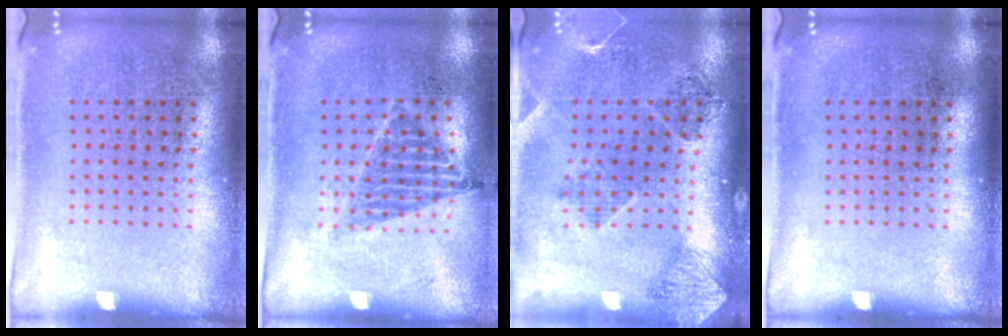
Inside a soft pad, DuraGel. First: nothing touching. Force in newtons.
{"total": 1.0, "press": 0.9, "slide": 0.3}
{"total": 1.5, "press": 1.4, "slide": 0.5}
{"total": 0.0}